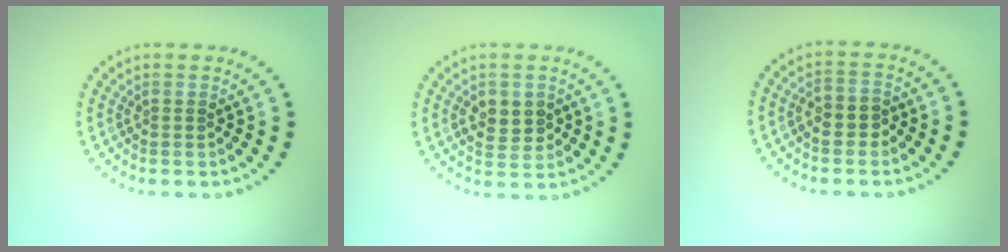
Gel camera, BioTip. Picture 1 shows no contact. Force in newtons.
{"total": 2.9, "press": 2.8, "slide": 0.4}
{"total": 1.8, "press": 1.7, "slide": 0.6}